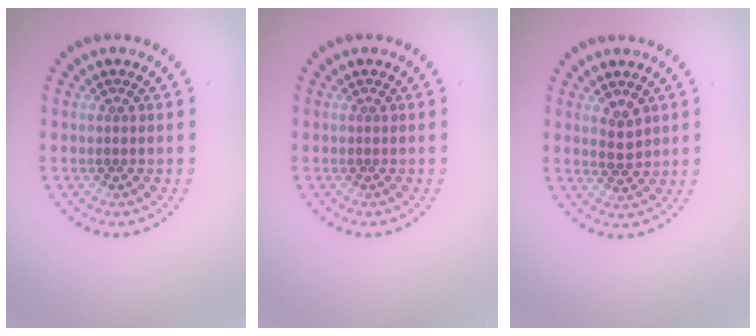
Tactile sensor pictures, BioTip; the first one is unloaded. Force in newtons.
{"total": 0.0}
{"total": 2.2, "press": 2.1, "slide": 0.6}